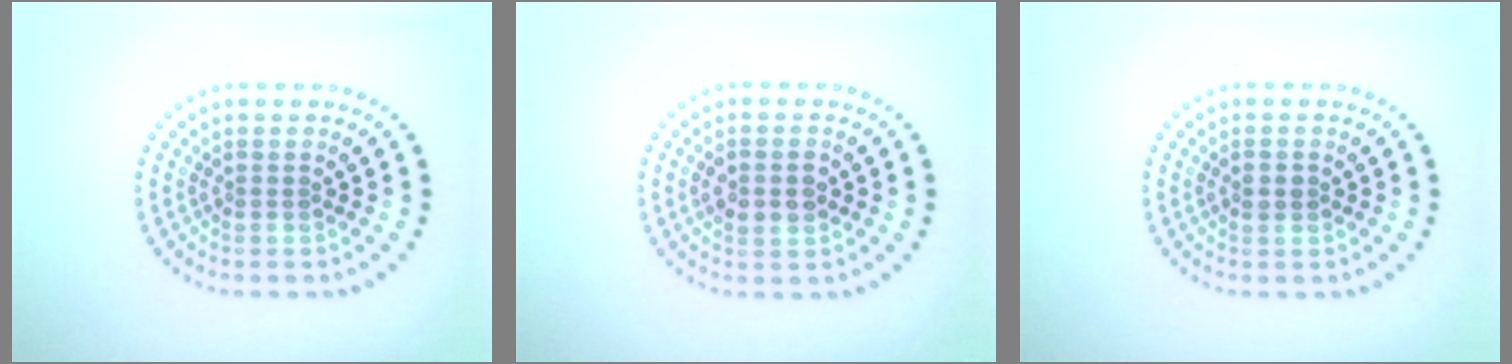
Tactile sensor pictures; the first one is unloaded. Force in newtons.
{"total": 2.2, "press": 2.2, "slide": 0.1}
{"total": 1.4, "press": 1.4, "slide": 0.3}